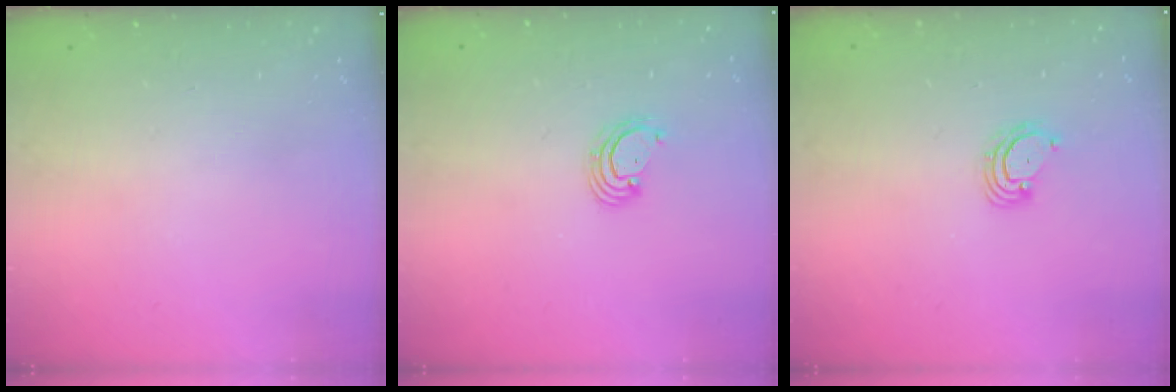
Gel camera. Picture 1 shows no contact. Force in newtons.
{"total": 2.4, "press": 2.4, "slide": 0.2}
{"total": 4.5, "press": 4.4, "slide": 0.5}